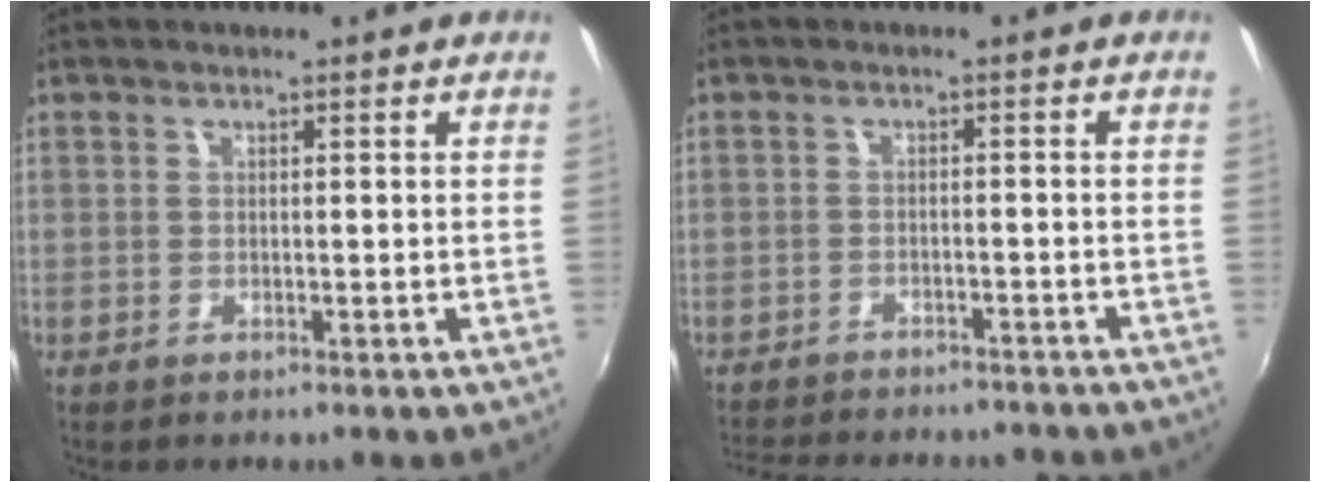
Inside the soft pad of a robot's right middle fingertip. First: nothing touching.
{"total": 13.7, "force": [-12.1, 3.9, 5.1], "torque": [-0.116, -0.015, -0.167]}